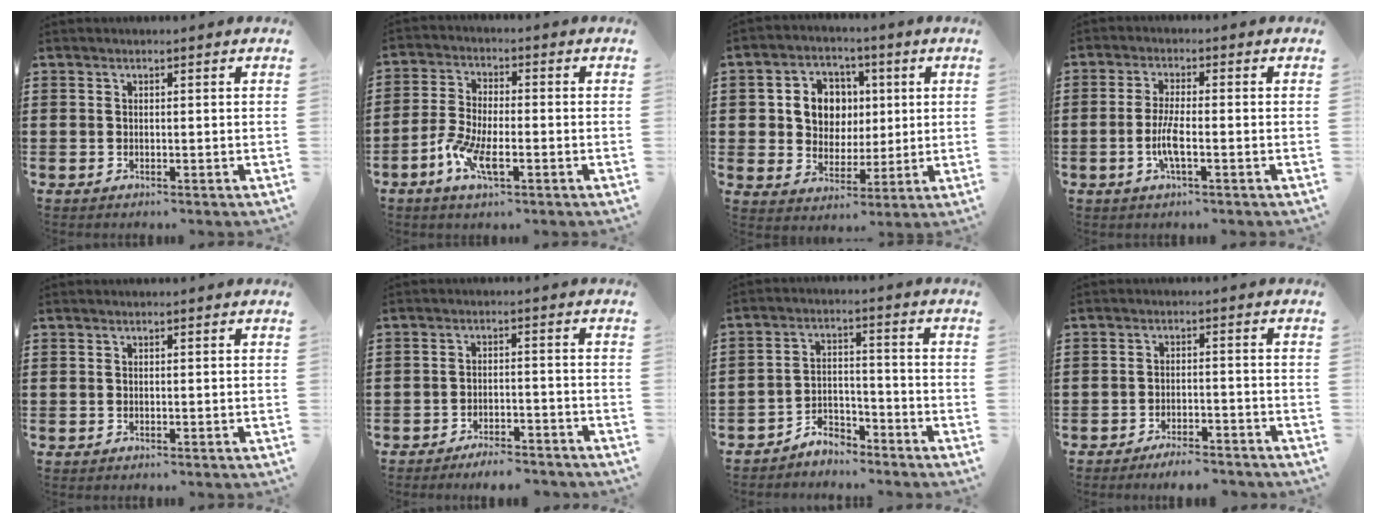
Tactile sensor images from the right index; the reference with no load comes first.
{"total": 7.0, "force": [-3.3, 2.5, 5.7], "torque": [-0.131, -0.009, -0.064]}
{"total": 7.3, "force": [1.1, 6.6, 2.8], "torque": [-0.070, 0.015, 0.017]}
{"total": 4.4, "force": [-1.4, 0.7, 4.1], "torque": [-0.091, -0.007, -0.031]}
{"total": 0.0}
{"total": 3.4, "force": [-3.4, 0.2, 0.5], "torque": [-0.012, 0.002, -0.069]}
{"total": 4.5, "force": [-4.3, 1.3, 0.4], "torque": [-0.012, 0.009, -0.087]}
{"total": 3.3, "force": [-3.2, 0.2, 0.6], "torque": [-0.014, 0.002, -0.065]}